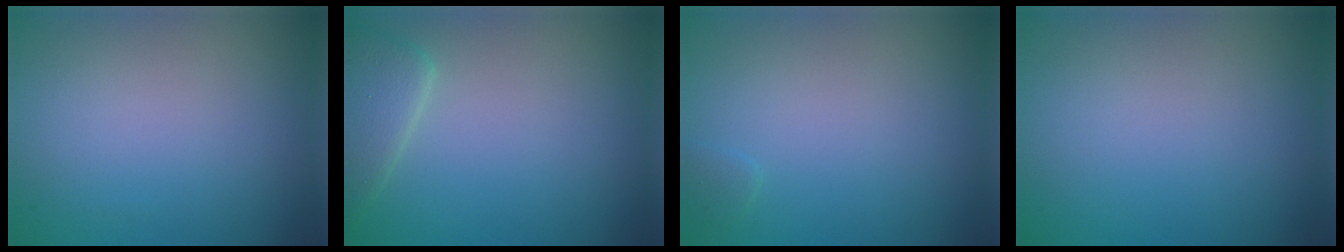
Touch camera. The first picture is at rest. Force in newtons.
{"total": 2.5, "press": 2.5, "slide": 0.3}
{"total": 0.6, "press": 0.6, "slide": 0.0}
{"total": 0.0}